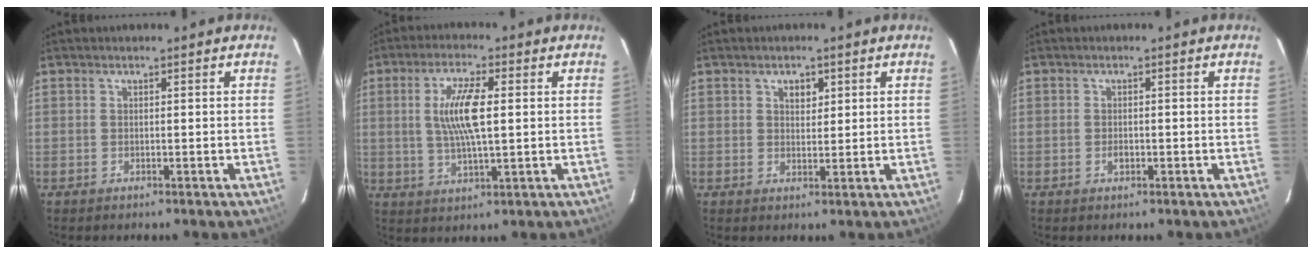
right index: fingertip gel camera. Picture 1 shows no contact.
{"total": 9.0, "force": [1.2, 2.3, 8.6], "torque": [-0.167, 0.003, 0.024]}
{"total": 2.5, "force": [1.1, 1.7, 1.4], "torque": [-0.018, 0.007, 0.019]}
{"total": 1.5, "force": [-0.5, 0.8, 1.1], "torque": [-0.021, 0.001, -0.009]}